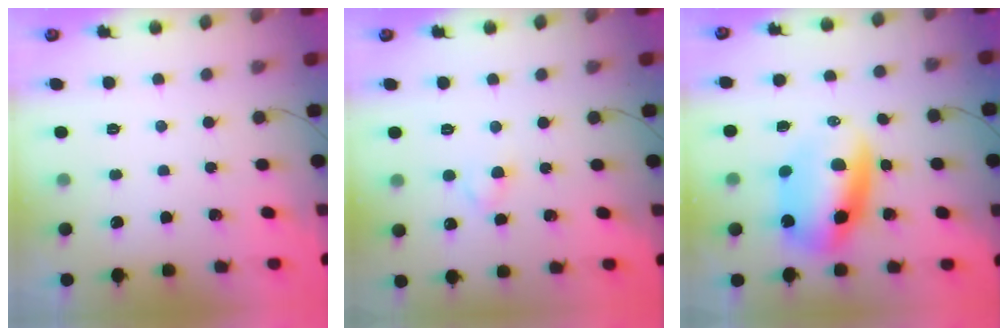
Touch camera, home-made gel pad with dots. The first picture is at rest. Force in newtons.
{"total": 2.7, "press": 2.4, "slide": 1.2}
{"total": 11.3, "press": 11.0, "slide": 2.8}